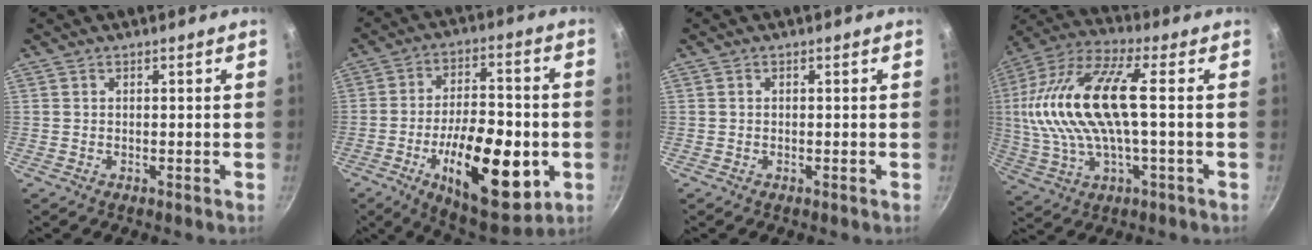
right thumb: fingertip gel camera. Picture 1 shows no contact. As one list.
[{"total": 22.0, "force": [-5.9, 9.9, 18.7], "torque": [-0.262, 0.016, -0.086]}, {"total": 0.0}, {"total": 19.7, "force": [1.2, 7.2, 18.3], "torque": [-0.374, 0.021, 0.017]}]